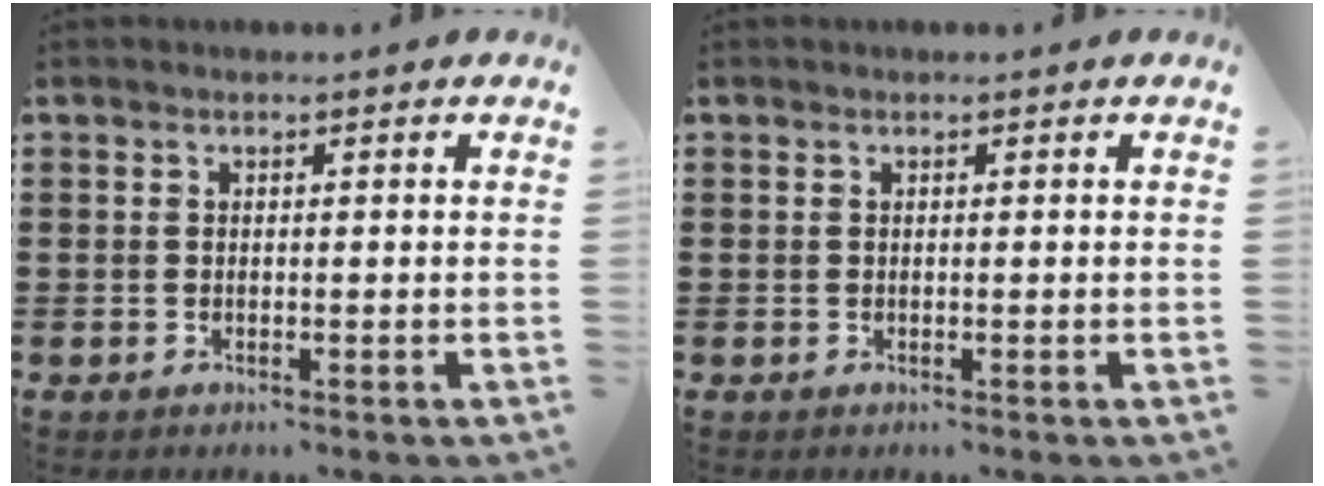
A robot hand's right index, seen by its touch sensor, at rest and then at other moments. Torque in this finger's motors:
{"motor_torque": [-0.02, 0.01, 0.00, 0.00]}